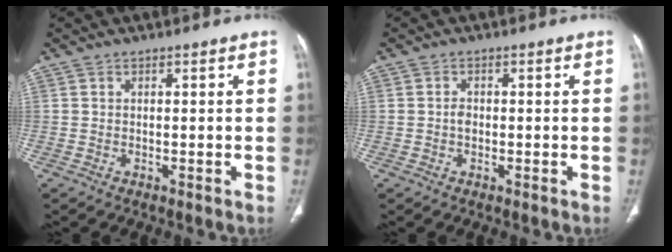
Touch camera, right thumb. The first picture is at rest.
{"total": 1.5, "force": [-0.1, 1.1, 1.0], "torque": [-0.016, 0.003, -0.004]}